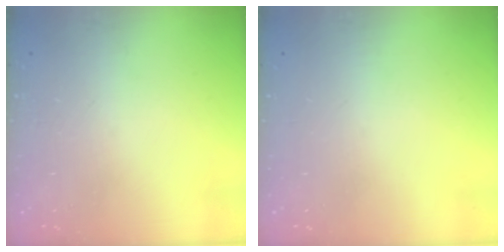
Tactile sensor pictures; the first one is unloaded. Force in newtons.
{"total": 0.0}